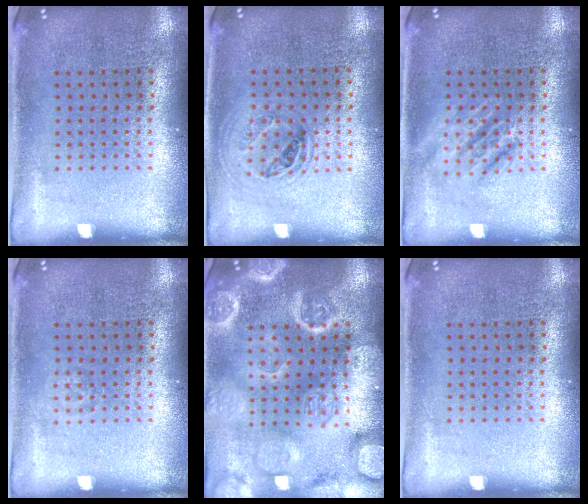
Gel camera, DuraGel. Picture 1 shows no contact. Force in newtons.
{"total": 1.0, "press": 0.9, "slide": 0.3}
{"total": 2.1, "press": 2.1, "slide": 0.2}
{"total": 0.6, "press": 0.6, "slide": 0.2}
{"total": 5.4, "press": 5.4, "slide": 0.7}
{"total": 0.0}